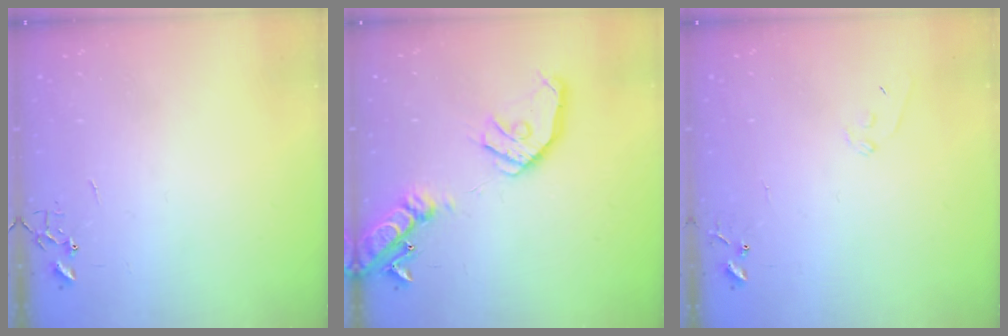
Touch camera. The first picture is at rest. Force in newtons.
{"total": 18.8, "press": 18.6, "slide": 3.0}
{"total": 6.8, "press": 6.7, "slide": 0.5}